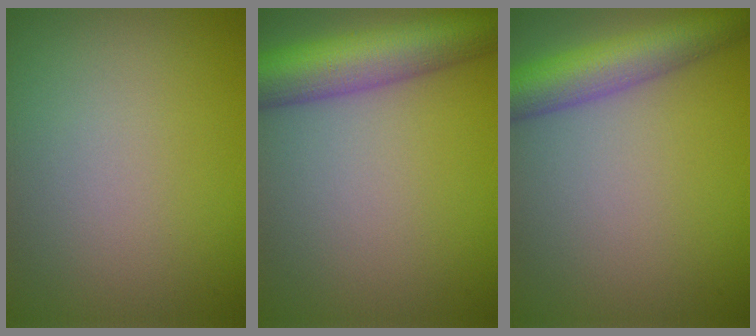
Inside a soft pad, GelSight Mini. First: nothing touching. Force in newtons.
{"total": 8.3, "press": 8.3, "slide": 0.4}
{"total": 6.2, "press": 6.2, "slide": 0.2}